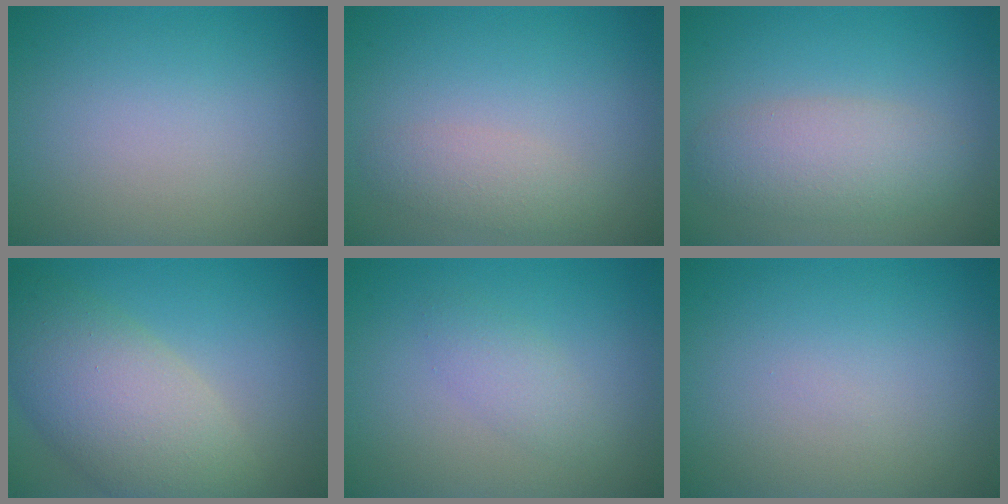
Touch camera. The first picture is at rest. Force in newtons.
{"total": 1.9, "press": 1.9, "slide": 0.0}
{"total": 4.2, "press": 4.2, "slide": 0.1}
{"total": 8.0, "press": 8.0, "slide": 0.6}
{"total": 1.8, "press": 1.8, "slide": 0.1}
{"total": 0.0}